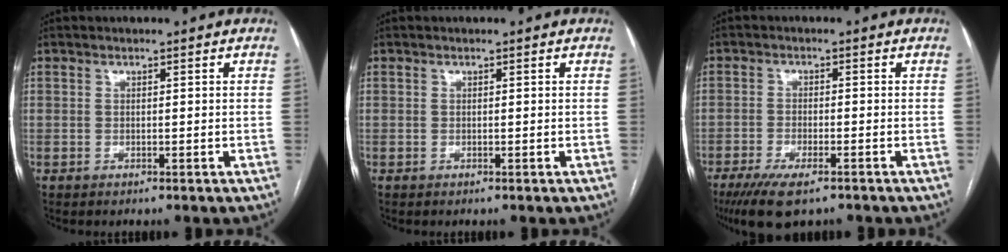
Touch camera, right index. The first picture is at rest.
{"total": 0.0}
{"total": 8.1, "force": [-5.6, 2.2, 5.4], "torque": [-0.091, -0.015, -0.092]}